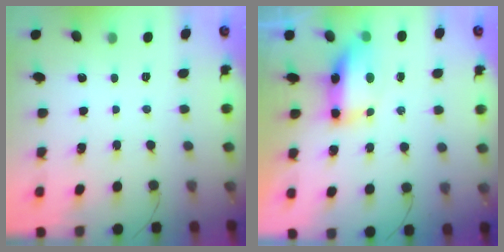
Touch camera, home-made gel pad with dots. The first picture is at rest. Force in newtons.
{"total": 9.1, "press": 9.0, "slide": 1.8}